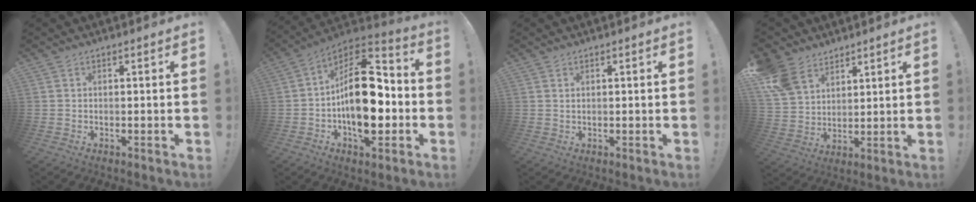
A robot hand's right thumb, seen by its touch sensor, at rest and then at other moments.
{"total": 20.9, "force": [-1.9, 11.4, 17.4], "torque": [-0.281, 0.017, -0.026]}
{"total": 0.8, "force": [0.6, 0.2, 0.5], "torque": [-0.005, -0.003, 0.010]}
{"total": 11.8, "force": [8.2, 7.5, 4.0], "torque": [-0.079, -0.044, 0.167]}